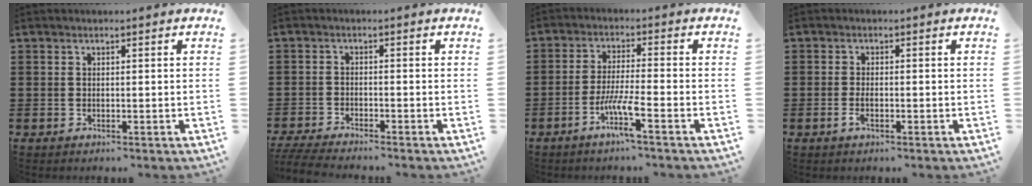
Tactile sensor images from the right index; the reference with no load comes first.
{"total": 3.2, "force": [-3.1, -0.2, 0.7], "torque": [-0.027, -0.012, -0.067]}
{"total": 6.2, "force": [-3.4, 0.0, 5.1], "torque": [-0.106, -0.010, -0.067]}
{"total": 1.8, "force": [-0.8, 0.4, 1.6], "torque": [-0.037, -0.006, -0.015]}